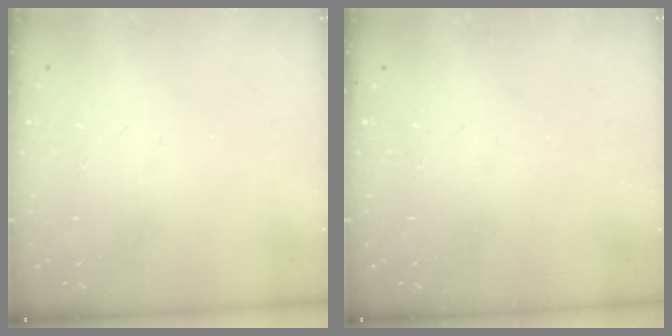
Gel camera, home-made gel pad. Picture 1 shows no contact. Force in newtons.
{"total": 0.0}